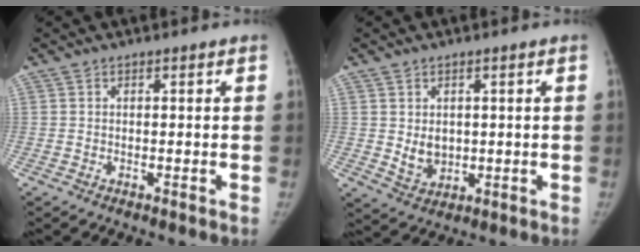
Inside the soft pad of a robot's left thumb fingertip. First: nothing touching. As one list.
[{"total": 4.8, "force": [0.4, 3.8, 2.9], "torque": [-0.030, -0.011, 0.020]}]